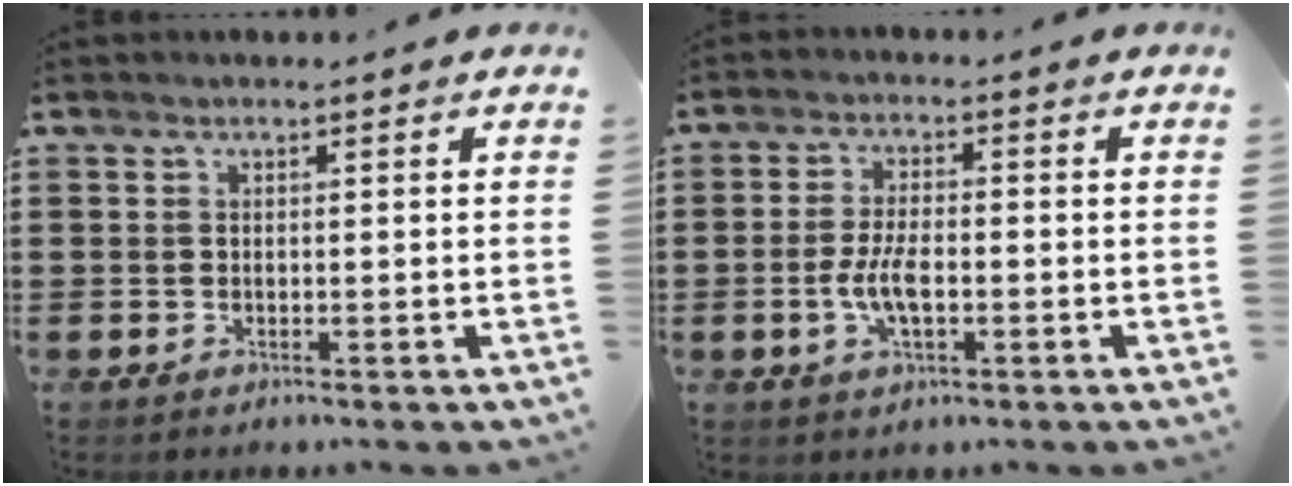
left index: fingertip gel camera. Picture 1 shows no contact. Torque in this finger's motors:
{"motor_torque": [0.54, 0.36, 0.19, 0.12]}